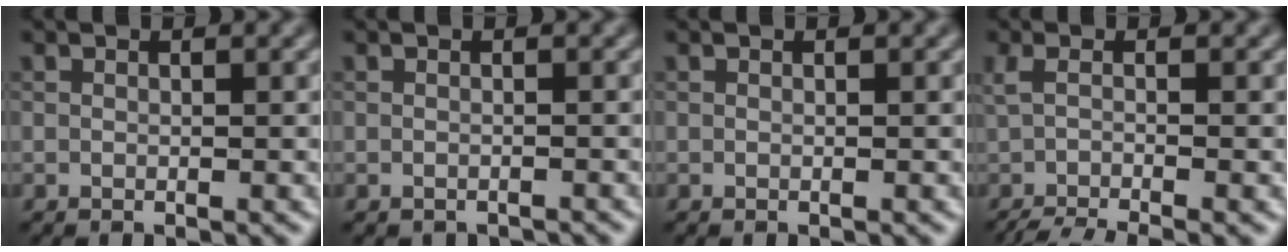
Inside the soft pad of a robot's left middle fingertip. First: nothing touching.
{"total": 1.0, "force": [-1.0, 0.1, 0.0], "torque": [0.001, -0.003, -0.016]}
{"total": 0.0}
{"total": 5.2, "force": [-3.0, 1.3, 4.0], "torque": [-0.065, -0.021, -0.053]}